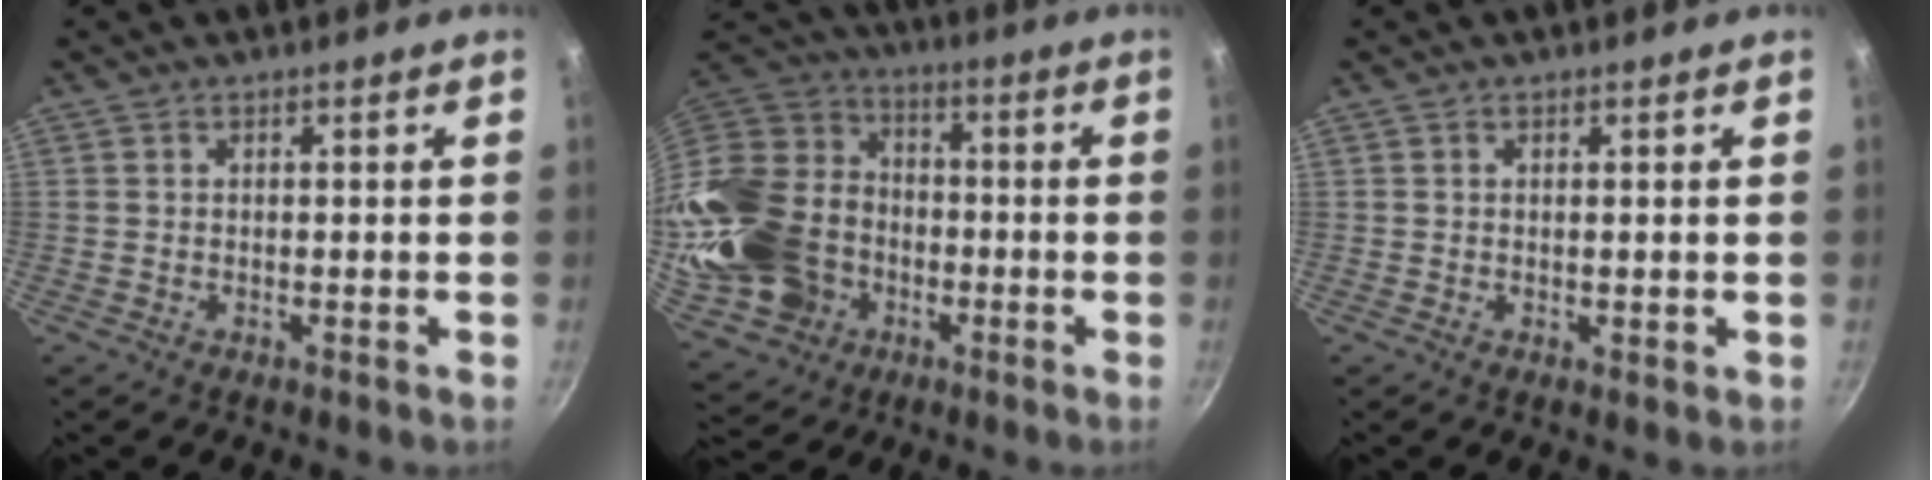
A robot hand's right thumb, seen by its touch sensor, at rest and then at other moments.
{"total": 27.3, "force": [-5.5, 21.9, 15.4], "torque": [-0.316, 0.043, -0.076]}
{"total": 0.8, "force": [0.1, 0.1, 0.8], "torque": [-0.012, -0.003, 0.000]}